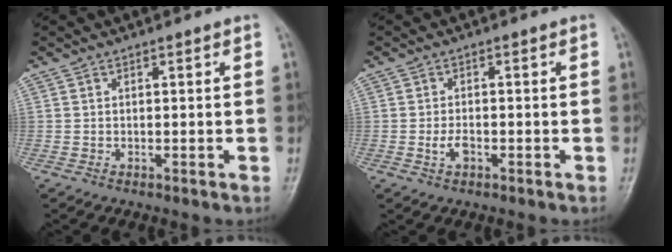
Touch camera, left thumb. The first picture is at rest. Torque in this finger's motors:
{"motor_torque": [-0.14, 0.21, 0.23, 0.18, 0.01]}